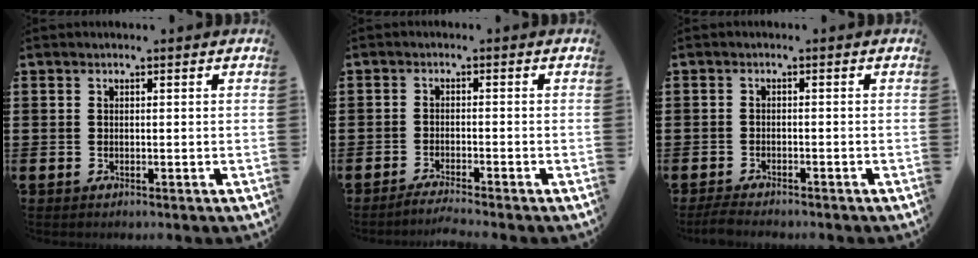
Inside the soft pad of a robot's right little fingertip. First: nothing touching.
{"total": 1.8, "force": [-1.7, -0.2, 0.7], "torque": [-0.010, 0.003, -0.033]}
{"total": 1.6, "force": [-1.5, 0.2, 0.6], "torque": [-0.012, 0.004, -0.031]}